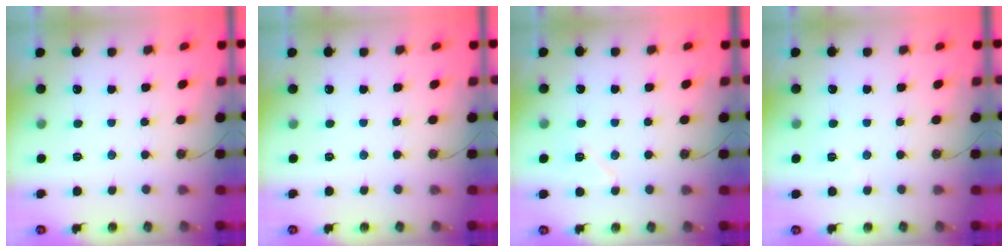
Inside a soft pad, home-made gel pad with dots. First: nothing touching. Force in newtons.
{"total": 0.0}
{"total": 6.9, "press": 6.8, "slide": 1.3}
{"total": 2.2, "press": 2.2, "slide": 0.7}